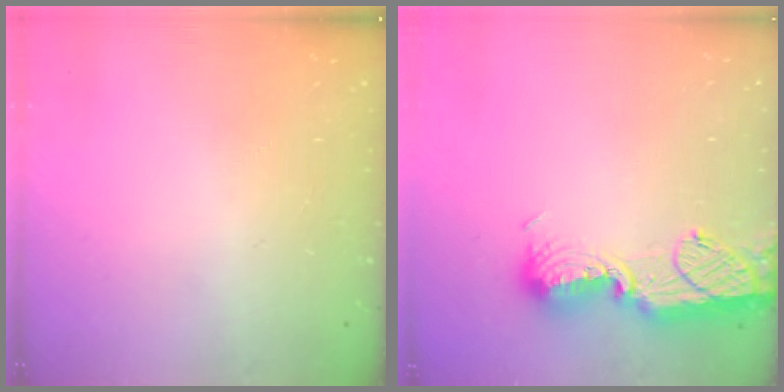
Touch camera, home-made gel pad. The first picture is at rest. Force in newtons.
{"total": 12.9, "press": 12.8, "slide": 1.2}